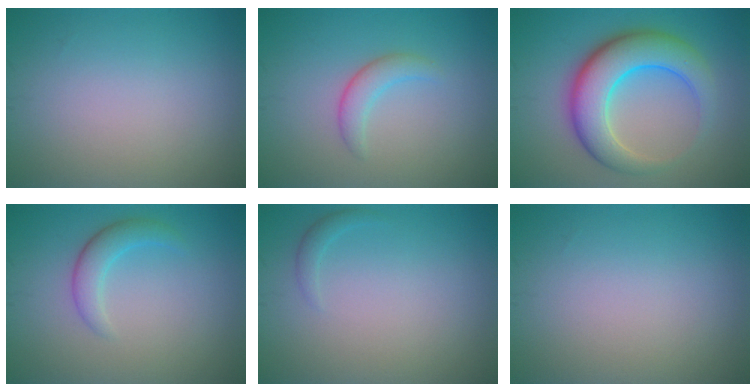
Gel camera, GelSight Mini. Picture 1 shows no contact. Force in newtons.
{"total": 2.1, "press": 2.1, "slide": 0.2}
{"total": 7.9, "press": 7.9, "slide": 0.2}
{"total": 2.4, "press": 2.4, "slide": 0.1}
{"total": 0.9, "press": 0.9, "slide": 0.0}
{"total": 0.0}